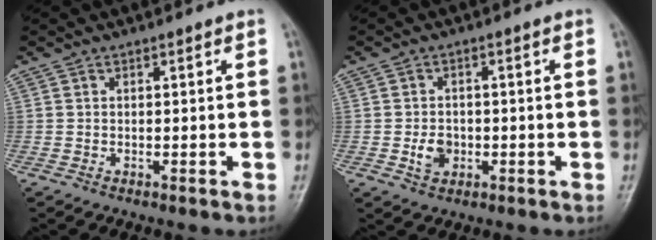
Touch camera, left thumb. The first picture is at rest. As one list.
[{"total": 3.8, "force": [-0.9, 3.0, 2.2], "torque": [-0.026, 0.003, -0.013]}]